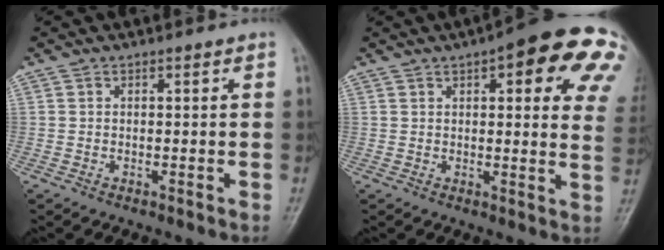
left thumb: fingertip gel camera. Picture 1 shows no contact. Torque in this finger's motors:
{"motor_torque": [0.97, 0.67, 1.85, -0.92, 0.22]}